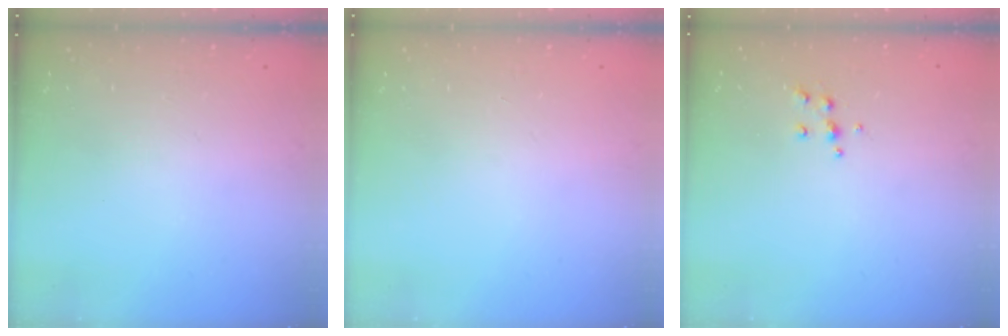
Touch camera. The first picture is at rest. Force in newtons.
{"total": 0.0}
{"total": 5.2, "press": 5.2, "slide": 0.5}